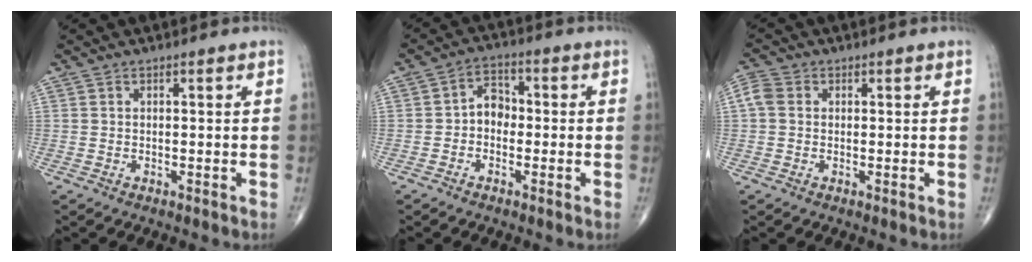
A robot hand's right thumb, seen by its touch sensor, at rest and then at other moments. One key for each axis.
{"total": 4.7, "fx": -0.8, "fy": 3.5, "fz": 2.9, "tx": -0.023, "ty": 0.021, "tz": -0.028}
{"total": 3.2, "fx": 0.4, "fy": 2.6, "fz": 1.7, "tx": -0.041, "ty": 0.012, "tz": 0.001}